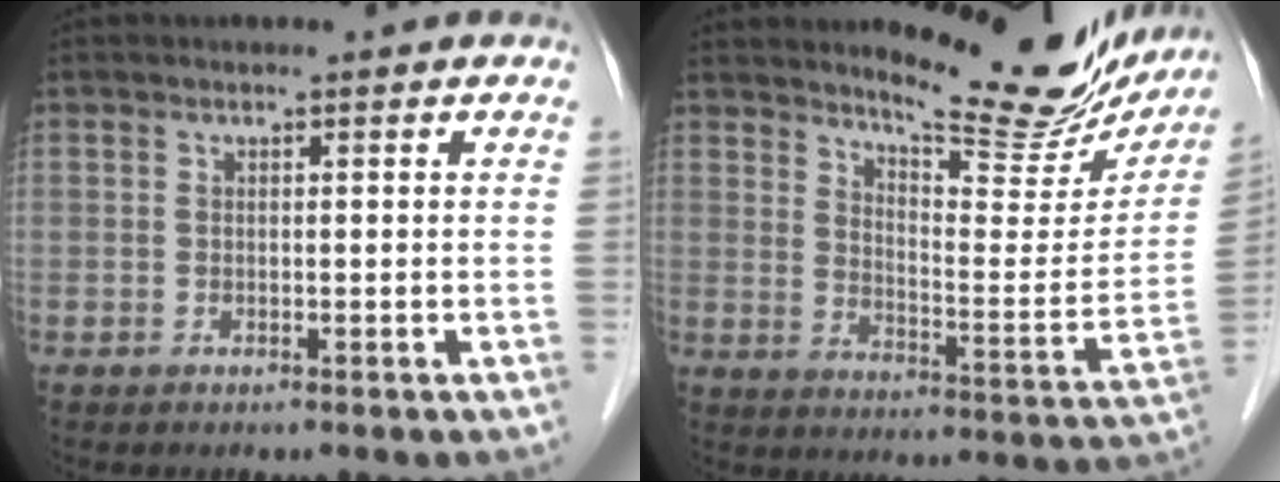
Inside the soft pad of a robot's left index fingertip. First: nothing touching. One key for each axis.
{"total": 16.3, "fx": 14.6, "fy": 3.5, "fz": 6.3, "tx": -0.080, "ty": -0.050, "tz": 0.185}